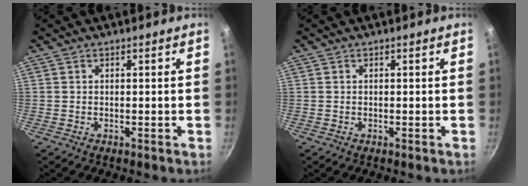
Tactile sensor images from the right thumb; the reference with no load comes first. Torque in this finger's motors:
{"motor_torque": [-0.03, -0.03, 0.04, 0.03, -0.01]}